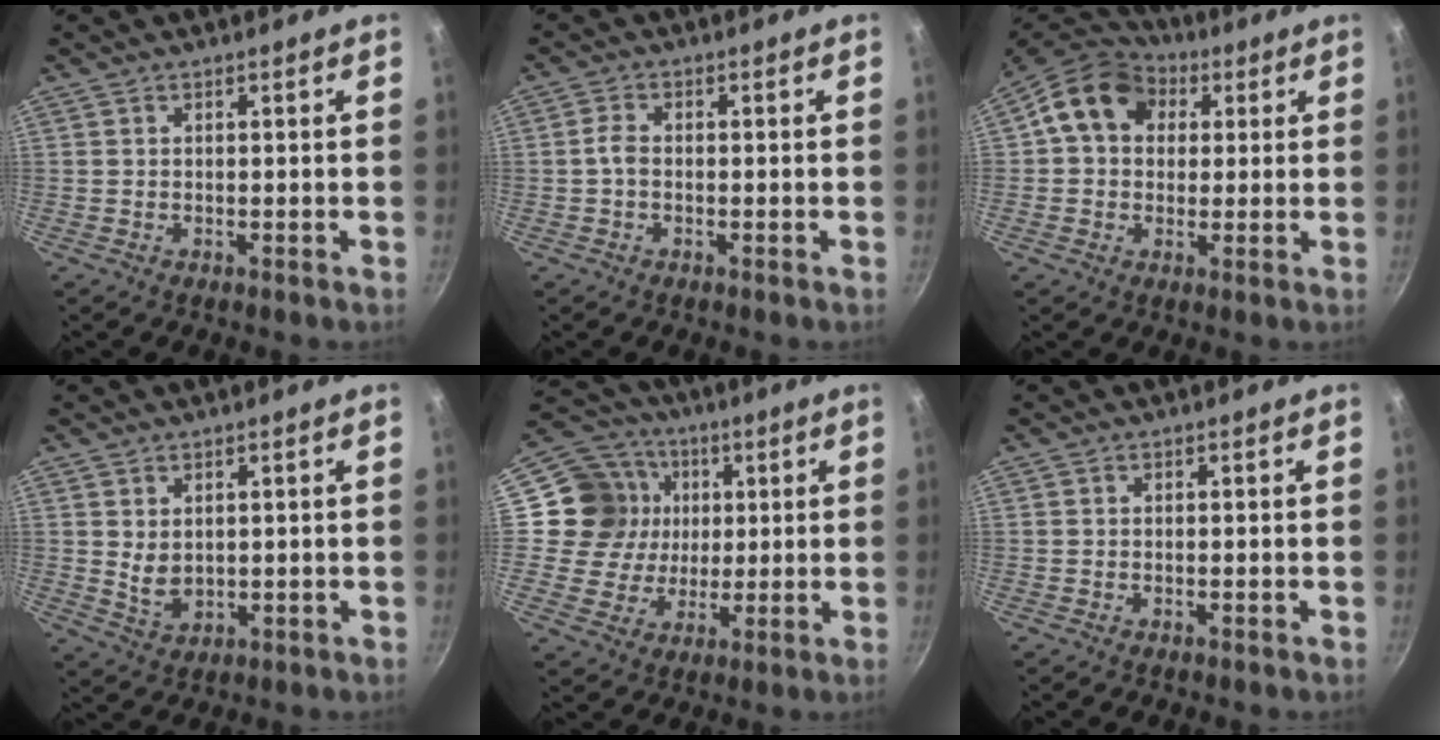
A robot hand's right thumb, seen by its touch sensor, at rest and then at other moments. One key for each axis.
{"total": 1.6, "fx": -0.3, "fy": 1.0, "fz": 1.2, "tx": -0.028, "ty": 0.006, "tz": -0.010}
{"total": 13.2, "fx": 3.6, "fy": 10.6, "fz": 7.0, "tx": -0.097, "ty": 0.021, "tz": 0.042}
{"total": 4.4, "fx": 1.0, "fy": 3.0, "fz": 3.0, "tx": -0.046, "ty": -0.014, "tz": 0.028}
{"total": 13.7, "fx": 2.2, "fy": 12.9, "fz": 4.2, "tx": -0.047, "ty": 0.011, "tz": 0.027}
{"total": 0.0}